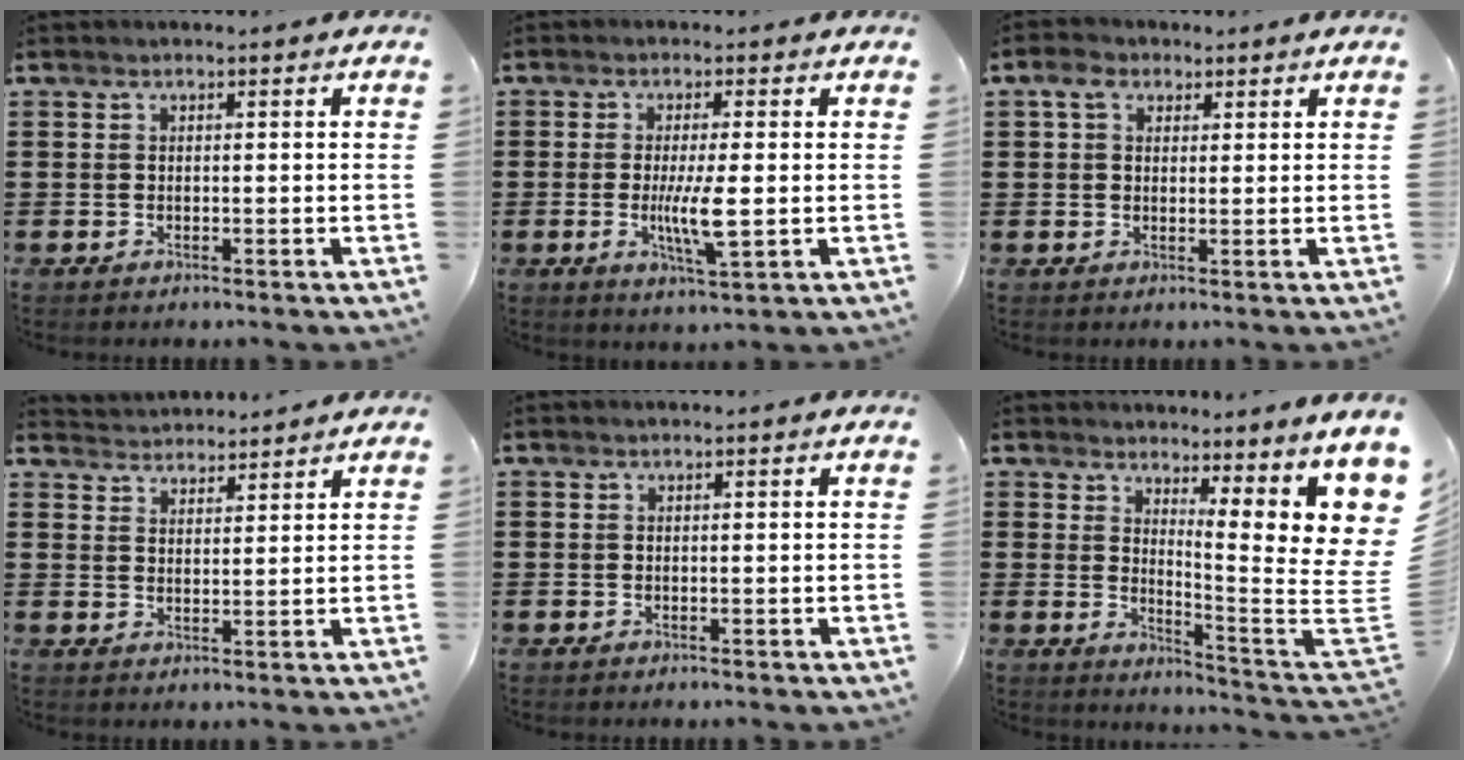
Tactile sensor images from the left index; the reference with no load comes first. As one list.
[{"total": 6.1, "force": [-0.6, 1.0, 5.9], "torque": [-0.117, -0.009, -0.015]}, {"total": 3.5, "force": [2.0, 2.4, 1.6], "torque": [-0.043, 0.015, 0.033]}, {"total": 3.1, "force": [3.0, 0.1, -0.7], "torque": [0.002, -0.011, 0.056]}, {"total": 0.0}, {"total": 9.0, "force": [5.4, 1.5, 7.0], "torque": [-0.109, -0.065, 0.092]}]